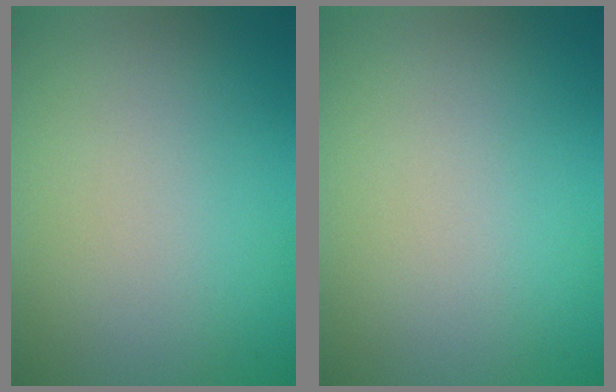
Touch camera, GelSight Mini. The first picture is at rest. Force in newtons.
{"total": 0.0}